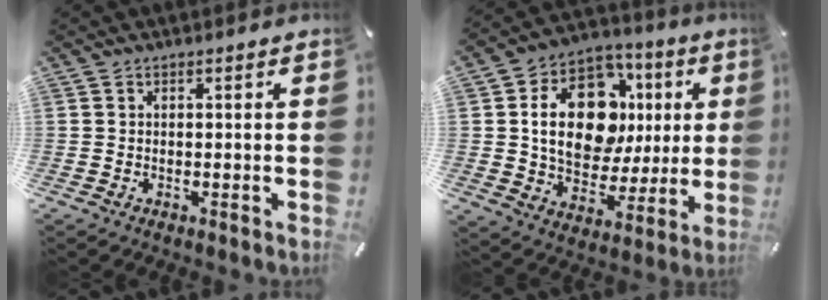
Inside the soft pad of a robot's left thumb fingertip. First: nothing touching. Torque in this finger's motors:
{"motor_torque": [2.36, 2.20, 1.65, -0.50, 0.52]}